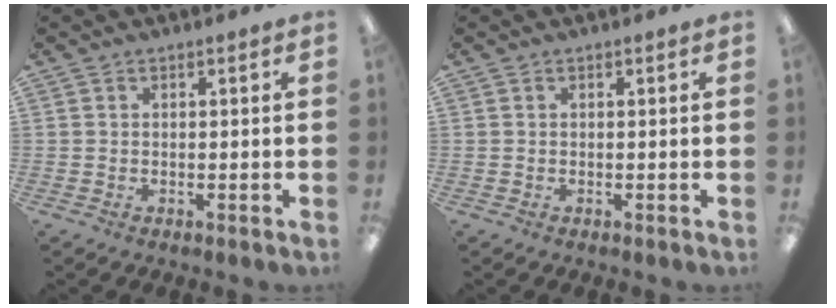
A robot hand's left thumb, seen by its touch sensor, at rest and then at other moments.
{"total": 0.0}